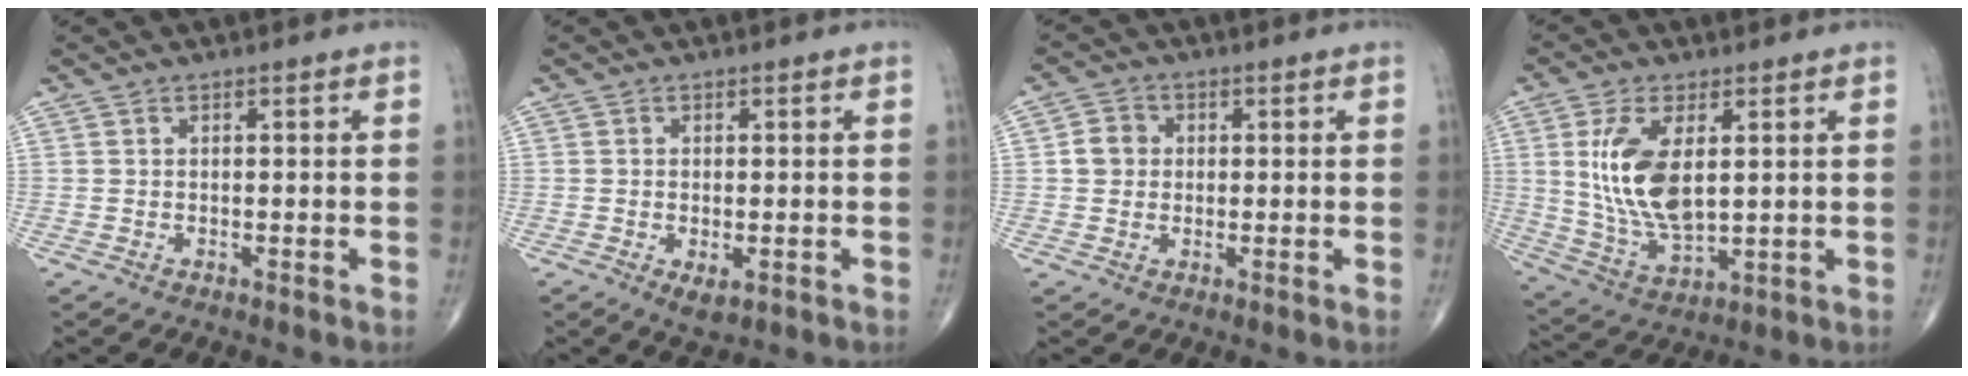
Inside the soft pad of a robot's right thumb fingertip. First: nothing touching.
{"total": 3.2, "force": [-1.0, 1.5, 2.6], "torque": [-0.045, -0.007, -0.012]}
{"total": 3.9, "force": [0.3, 3.6, 1.7], "torque": [-0.016, 0.007, 0.000]}
{"total": 13.2, "force": [2.7, 6.4, 11.2], "torque": [-0.222, -0.019, 0.065]}